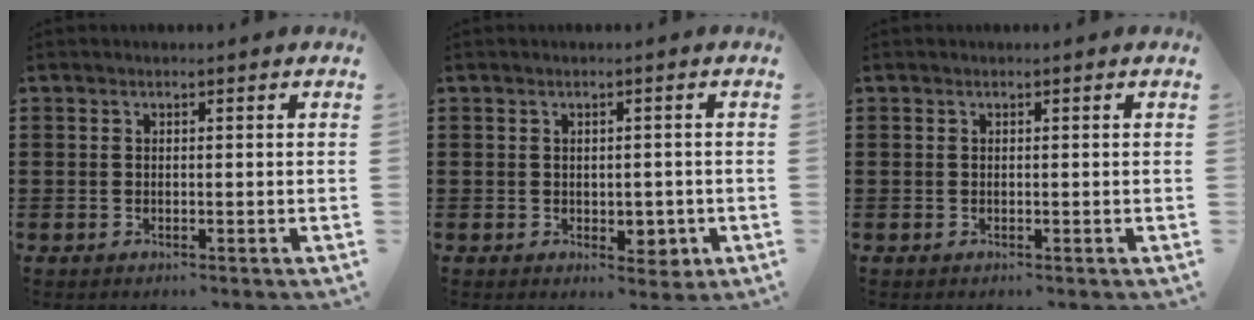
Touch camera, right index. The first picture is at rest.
{"total": 3.0, "force": [-0.6, 2.0, 2.2], "torque": [-0.032, 0.003, -0.012]}
{"total": 0.0}